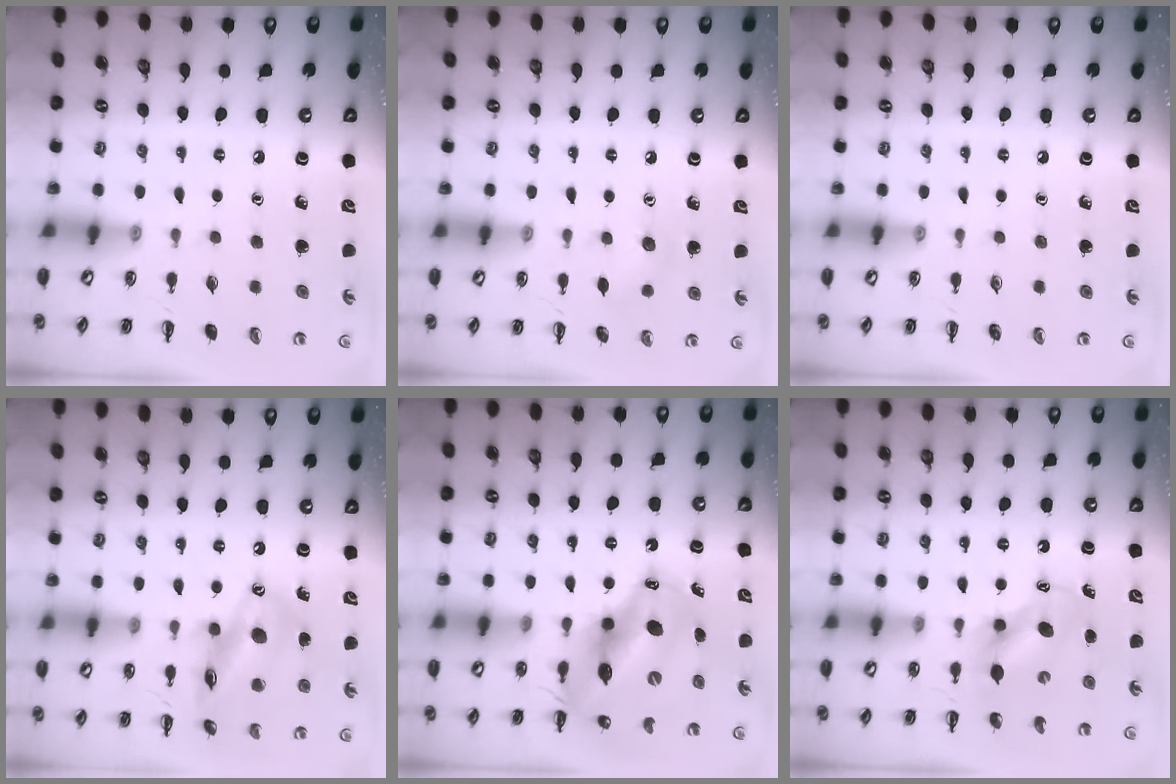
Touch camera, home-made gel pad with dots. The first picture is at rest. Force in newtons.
{"total": 6.7, "press": 6.4, "slide": 1.7}
{"total": 0.0}
{"total": 15.5, "press": 15.3, "slide": 2.3}
{"total": 13.8, "press": 13.2, "slide": 4.0}
{"total": 6.7, "press": 6.6, "slide": 0.7}